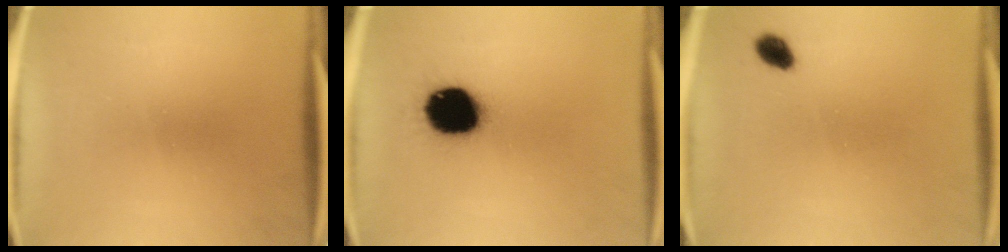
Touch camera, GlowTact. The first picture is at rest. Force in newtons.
{"total": 16.7}
{"total": 2.9}